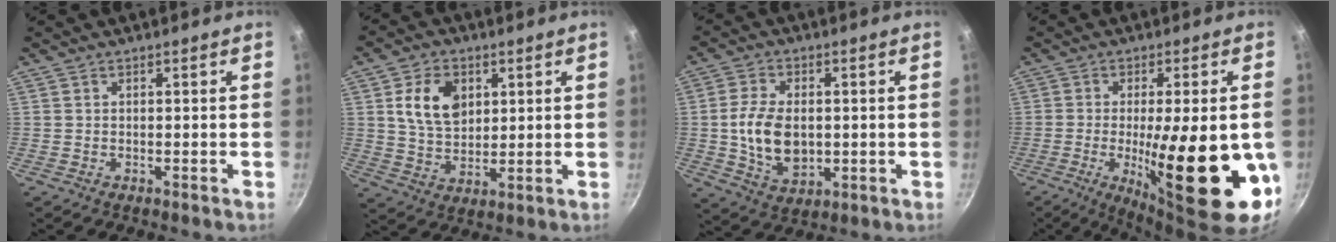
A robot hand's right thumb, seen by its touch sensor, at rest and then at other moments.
{"total": 10.5, "force": [3.2, 7.4, 6.7], "torque": [-0.097, -0.012, 0.060]}
{"total": 11.0, "force": [0.0, 7.1, 8.4], "torque": [-0.146, -0.005, 0.004]}
{"total": 23.0, "force": [-4.6, 6.8, 21.5], "torque": [-0.298, -0.013, -0.054]}